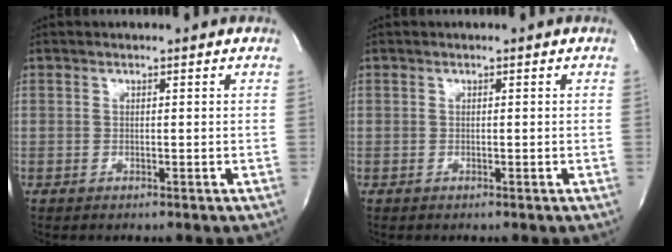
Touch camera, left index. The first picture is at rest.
{"total": 0.0}